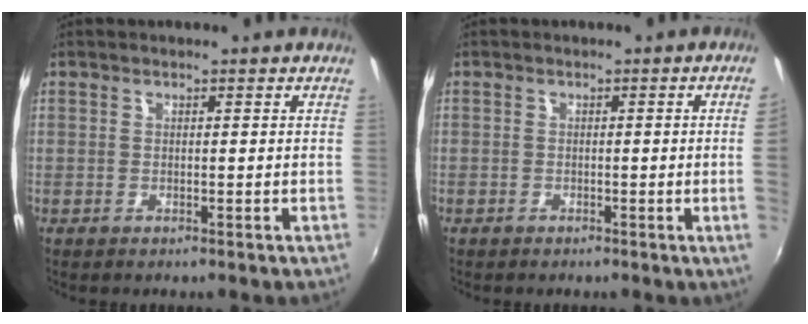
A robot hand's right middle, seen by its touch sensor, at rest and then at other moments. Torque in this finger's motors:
{"motor_torque": [0.97, -1.04, -1.02, -0.21]}